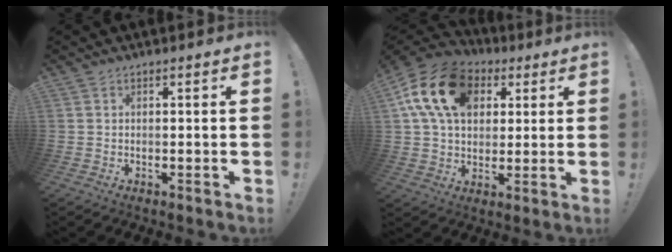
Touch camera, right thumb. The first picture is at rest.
{"total": 19.0, "force": [6.4, 13.5, 11.8], "torque": [-0.192, -0.004, 0.122]}